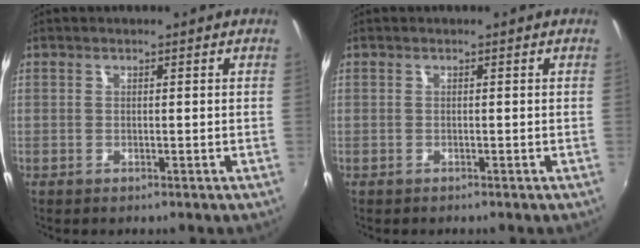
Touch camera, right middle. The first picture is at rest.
{"total": 0.0}